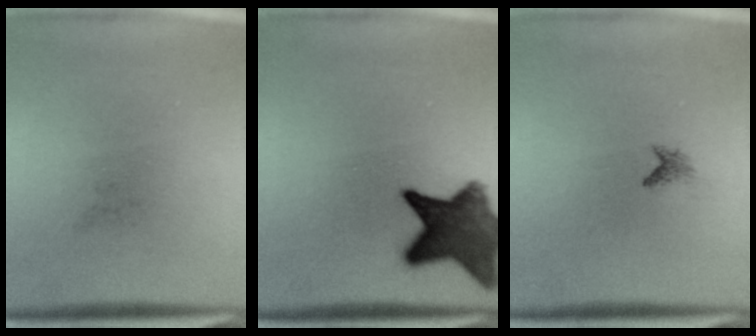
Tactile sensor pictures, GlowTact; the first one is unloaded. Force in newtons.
{"total": 11.4}
{"total": 0.8}